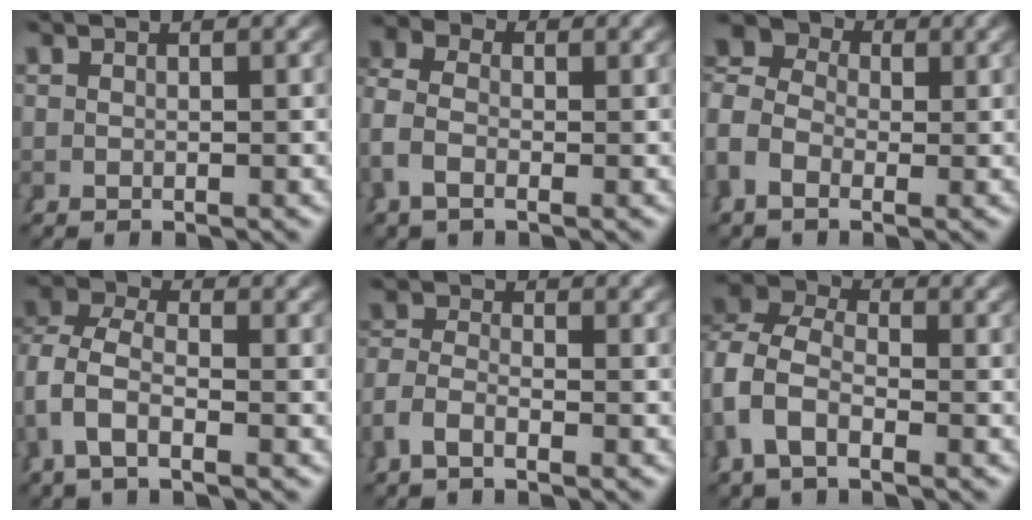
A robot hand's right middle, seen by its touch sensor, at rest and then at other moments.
{"total": 3.7, "force": [-0.7, 2.7, 2.4], "torque": [-0.068, -0.013, -0.014]}
{"total": 8.2, "force": [2.0, 6.6, 4.5], "torque": [-0.081, 0.015, 0.006]}
{"total": 5.3, "force": [-0.4, 4.0, 3.4], "torque": [-0.097, -0.015, -0.012]}
{"total": 2.5, "force": [-1.8, 1.0, 1.4], "torque": [-0.040, -0.014, -0.029]}
{"total": 8.6, "force": [0.6, 7.2, 4.7], "torque": [-0.116, -0.001, -0.008]}